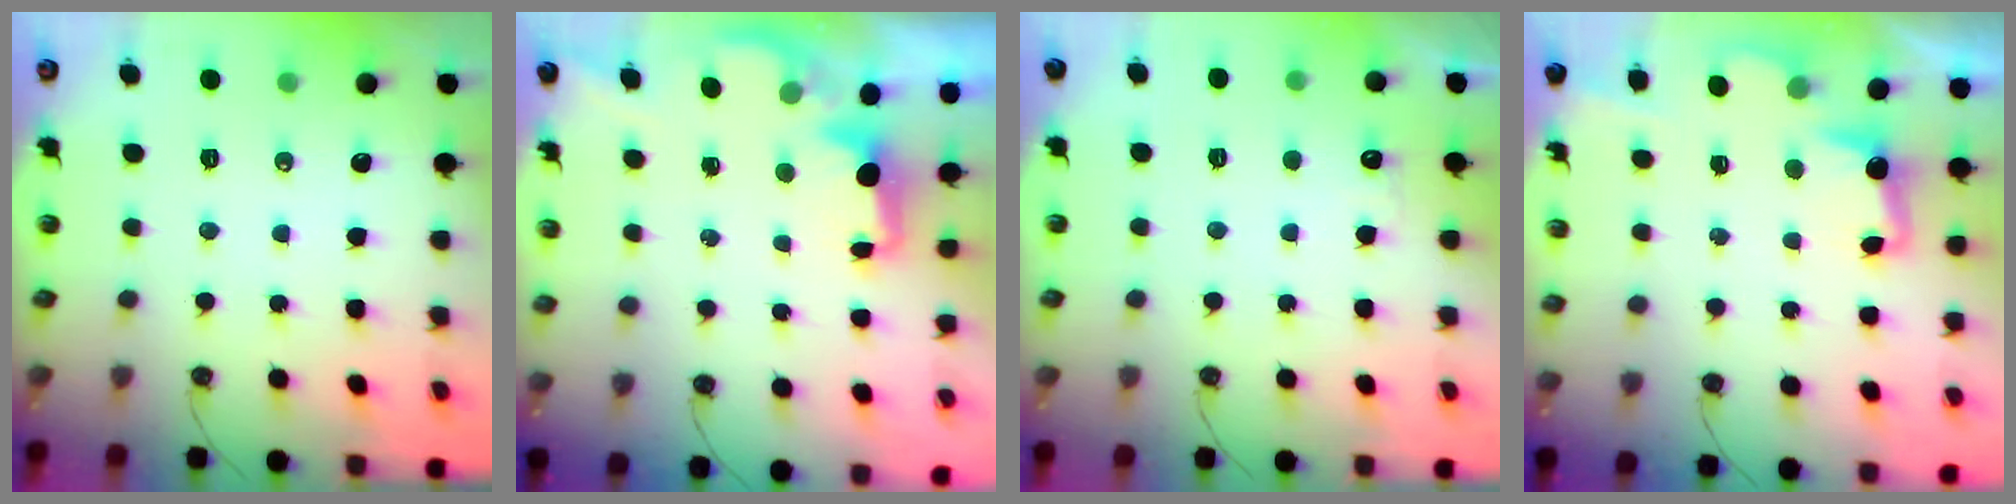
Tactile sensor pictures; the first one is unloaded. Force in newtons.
{"total": 1.8, "press": 1.6, "slide": 0.8}
{"total": 4.2, "press": 4.0, "slide": 1.1}
{"total": 3.3, "press": 3.3, "slide": 0.6}